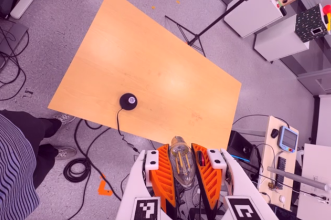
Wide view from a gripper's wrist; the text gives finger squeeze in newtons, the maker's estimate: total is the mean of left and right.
{"total": 21.2, "left": 23.8, "right": 18.7}